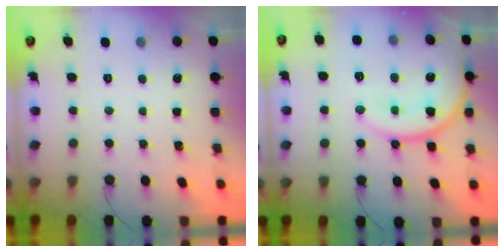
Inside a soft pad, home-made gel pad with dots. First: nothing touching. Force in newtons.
{"total": 15.8, "press": 15.7, "slide": 1.4}